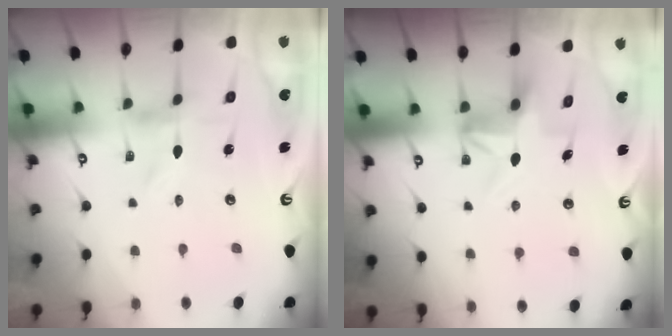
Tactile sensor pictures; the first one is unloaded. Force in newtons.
{"total": 6.3, "press": 6.3, "slide": 0.2}